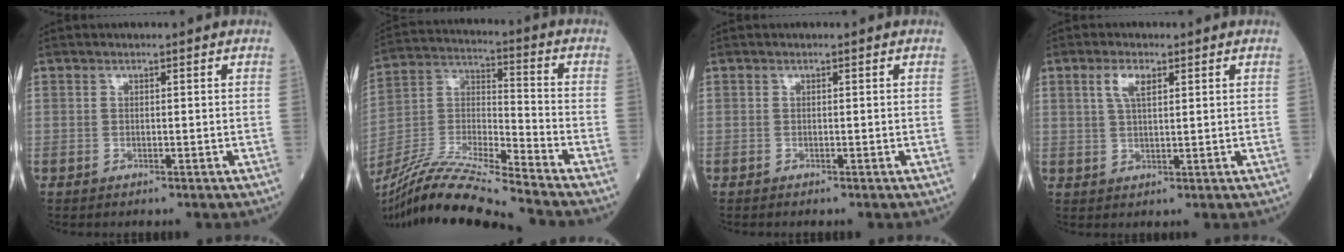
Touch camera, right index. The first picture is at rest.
{"total": 17.5, "force": [-15.6, -1.3, 7.8], "torque": [-0.161, -0.009, -0.289]}
{"total": 0.0}
{"total": 3.5, "force": [1.7, 1.1, 2.9], "torque": [-0.063, 0.007, 0.037]}